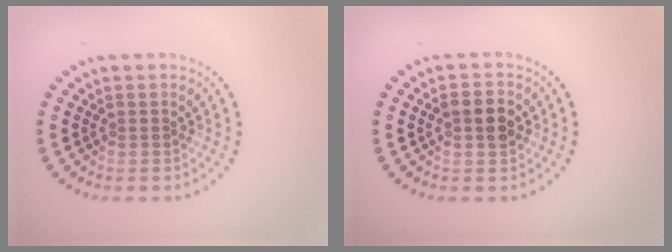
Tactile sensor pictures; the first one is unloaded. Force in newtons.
{"total": 2.8, "press": 2.8, "slide": 0.2}